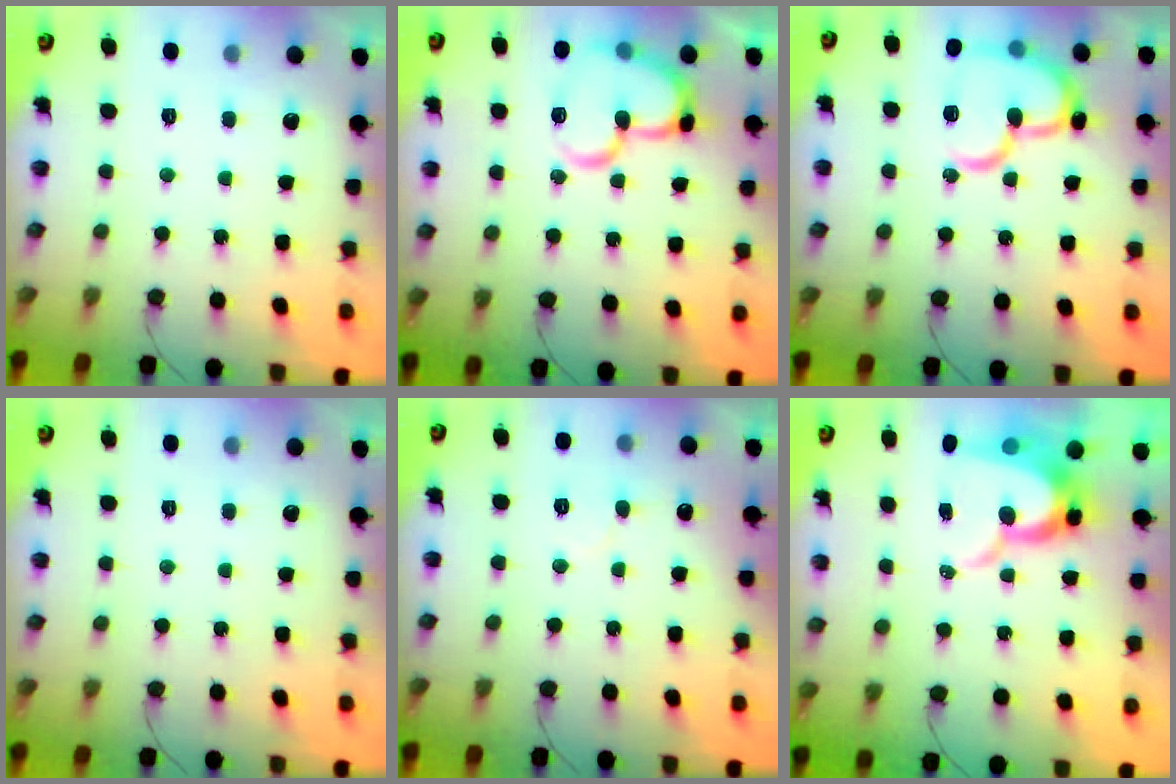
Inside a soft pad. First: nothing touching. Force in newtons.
{"total": 16.6, "press": 16.5, "slide": 1.9}
{"total": 18.0, "press": 18.0, "slide": 1.6}
{"total": 0.0}
{"total": 5.1, "press": 5.1, "slide": 0.6}
{"total": 11.4, "press": 11.3, "slide": 1.1}